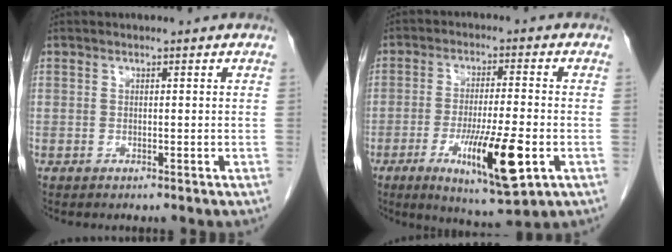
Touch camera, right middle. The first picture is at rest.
{"total": 12.5, "force": [-4.4, 1.5, 11.6], "torque": [-0.197, -0.029, -0.067]}